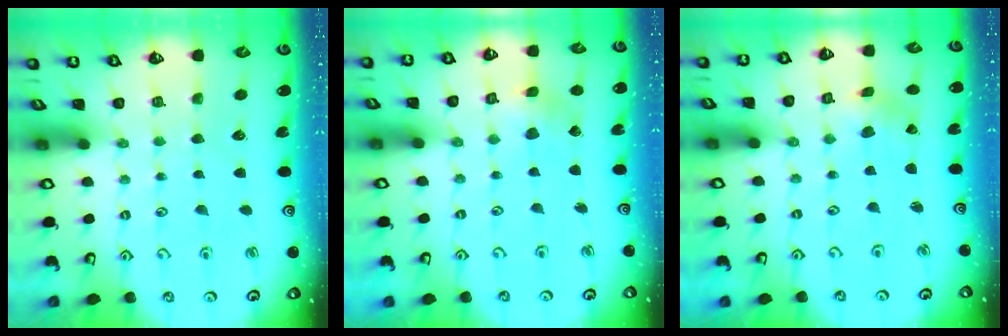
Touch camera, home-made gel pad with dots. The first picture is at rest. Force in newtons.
{"total": 2.1, "press": 2.1, "slide": 0.3}
{"total": 2.2, "press": 2.1, "slide": 0.6}